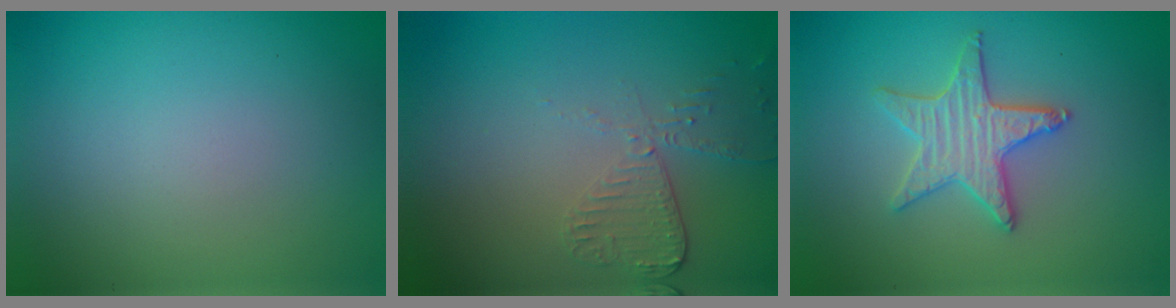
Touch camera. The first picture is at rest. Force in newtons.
{"total": 2.5, "press": 2.3, "slide": 1.0}
{"total": 3.2, "press": 3.2, "slide": 0.5}